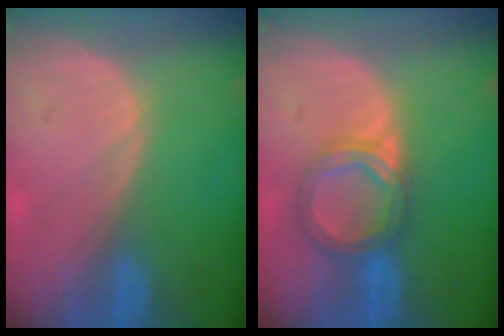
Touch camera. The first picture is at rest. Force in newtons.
{"total": 5.3, "press": 5.3, "slide": 0.2}